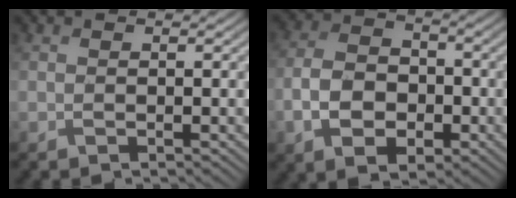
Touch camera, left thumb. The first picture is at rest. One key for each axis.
{"total": 6.8, "fx": -2.8, "fy": 4.7, "fz": 4.1, "tx": -0.080, "ty": -0.005, "tz": -0.057}